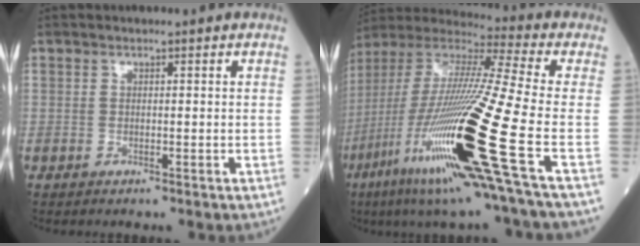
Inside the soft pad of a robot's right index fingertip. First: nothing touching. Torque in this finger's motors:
{"motor_torque": [2.14, 0.00, 1.06, 0.22]}